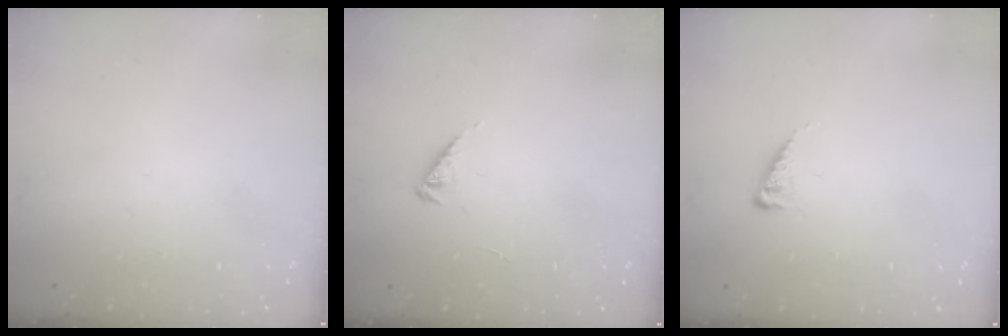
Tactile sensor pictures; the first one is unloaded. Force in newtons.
{"total": 2.3, "press": 2.3, "slide": 0.5}
{"total": 3.8, "press": 3.7, "slide": 0.5}